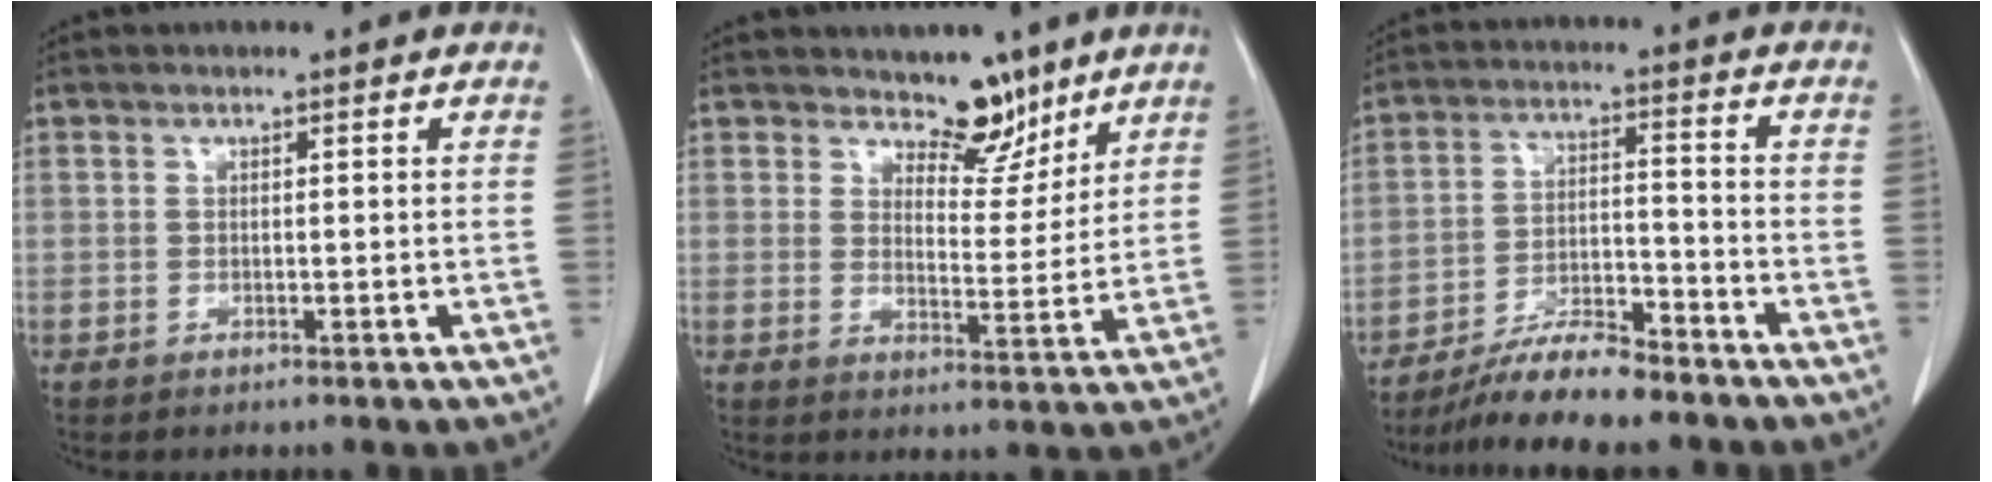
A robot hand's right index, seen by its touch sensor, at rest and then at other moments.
{"total": 6.6, "force": [5.3, 3.0, 2.5], "torque": [-0.022, -0.010, 0.084]}
{"total": 8.4, "force": [-7.4, 0.8, 3.8], "torque": [-0.068, -0.008, -0.134]}